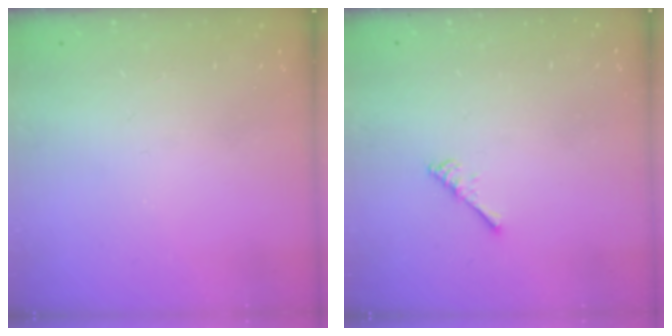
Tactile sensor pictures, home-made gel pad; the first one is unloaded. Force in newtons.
{"total": 2.7, "press": 2.6, "slide": 0.5}